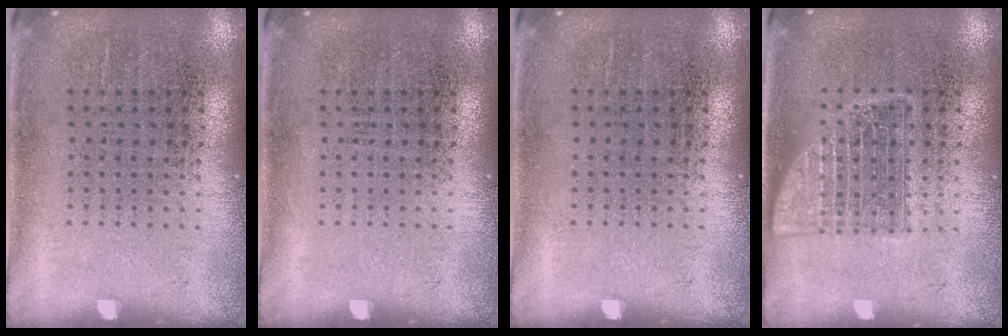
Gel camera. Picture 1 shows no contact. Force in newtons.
{"total": 0.0}
{"total": 0.0}
{"total": 1.5, "press": 1.5, "slide": 0.2}